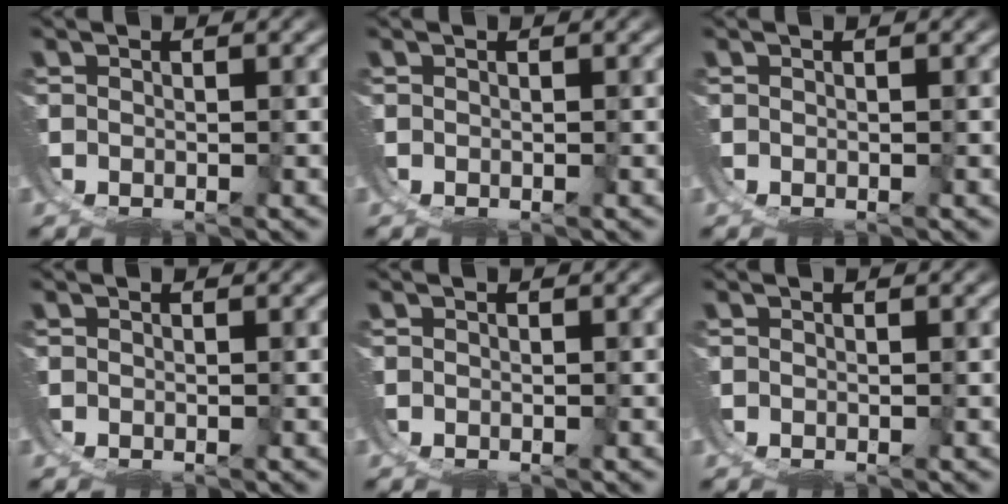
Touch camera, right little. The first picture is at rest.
{"total": 0.0}
{"total": 0.0}
{"total": 0.0}
{"total": 0.0}
{"total": 0.0}